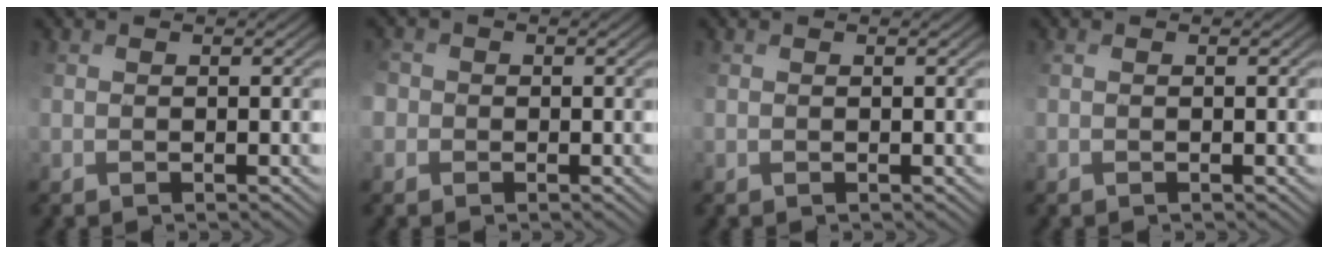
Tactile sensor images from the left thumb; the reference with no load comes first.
{"total": 2.4, "force": [-0.9, 2.2, 0.5], "torque": [-0.019, 0.005, -0.020]}
{"total": 0.0}
{"total": 0.0}